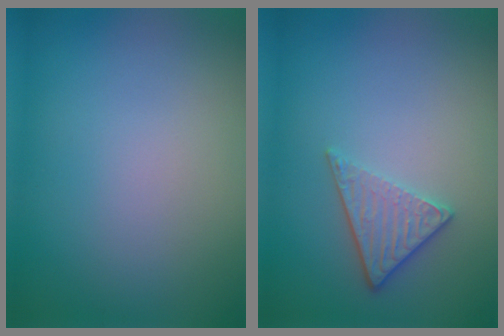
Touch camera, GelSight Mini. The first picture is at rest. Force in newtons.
{"total": 2.8, "press": 2.4, "slide": 1.3}